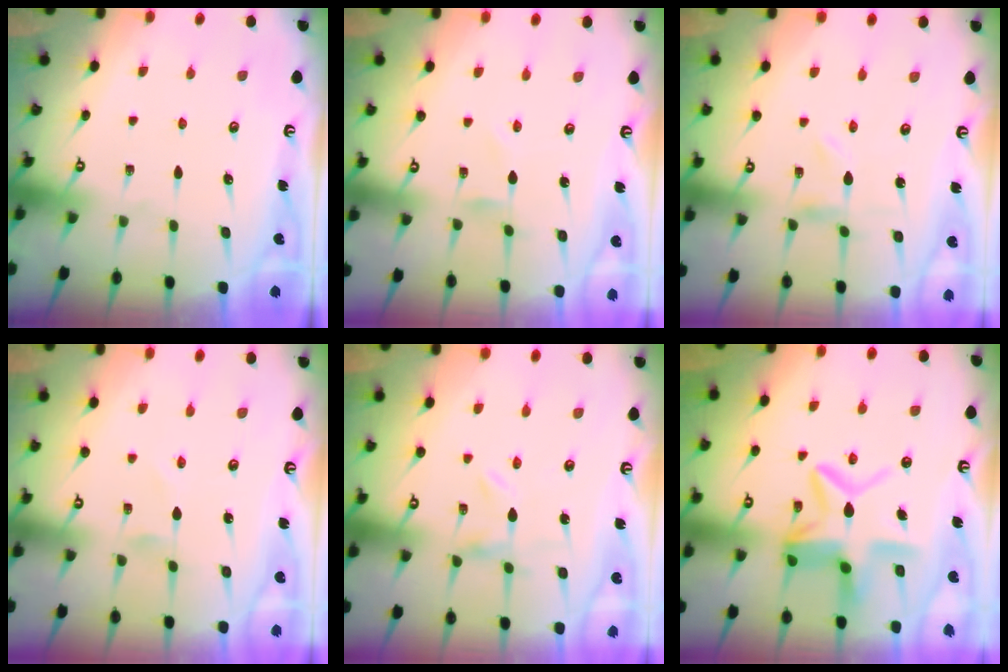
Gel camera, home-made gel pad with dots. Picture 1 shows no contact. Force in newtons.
{"total": 0.8, "press": 0.8, "slide": 0.2}
{"total": 0.0}
{"total": 0.0}
{"total": 0.0}
{"total": 13.4, "press": 13.4, "slide": 1.2}